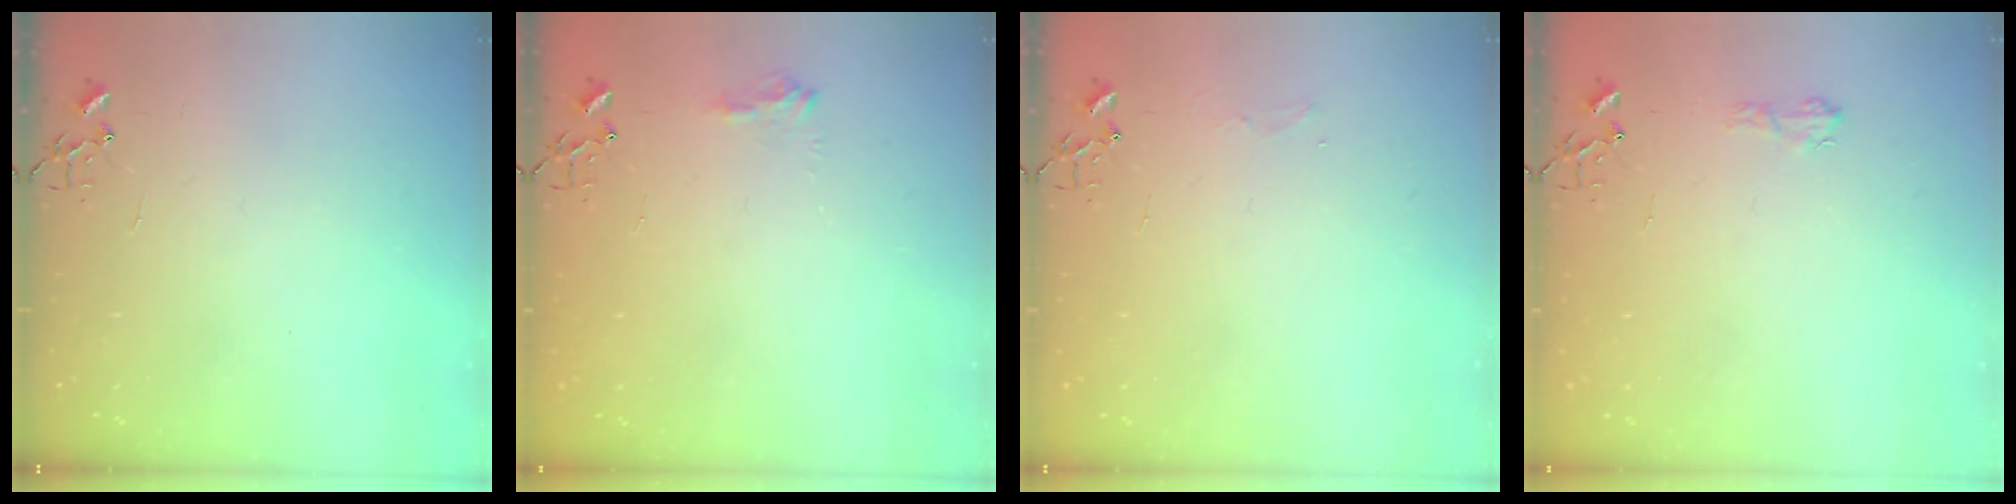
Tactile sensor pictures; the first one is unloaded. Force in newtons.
{"total": 8.4, "press": 8.4, "slide": 0.8}
{"total": 3.8, "press": 3.8, "slide": 0.4}
{"total": 6.3, "press": 6.3, "slide": 0.8}